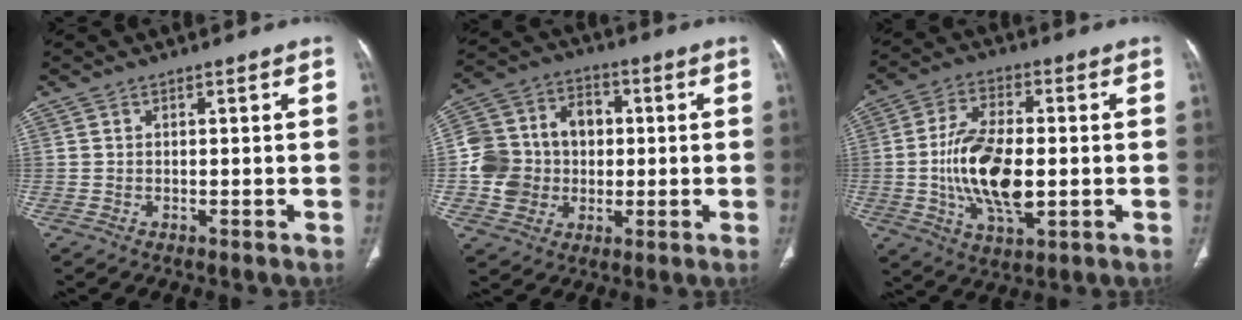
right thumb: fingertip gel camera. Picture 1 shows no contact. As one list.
[{"total": 14.2, "force": [-0.6, 12.4, 6.9], "torque": [-0.104, 0.031, -0.010]}, {"total": 15.0, "force": [-1.4, 7.3, 13.0], "torque": [-0.239, -0.002, -0.024]}]